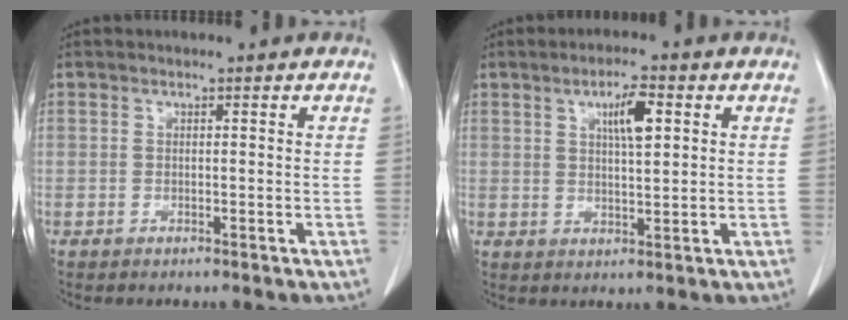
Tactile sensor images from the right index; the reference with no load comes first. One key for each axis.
{"total": 5.3, "fx": 2.0, "fy": 1.1, "fz": 4.8, "tx": -0.084, "ty": 0.003, "tz": 0.035}